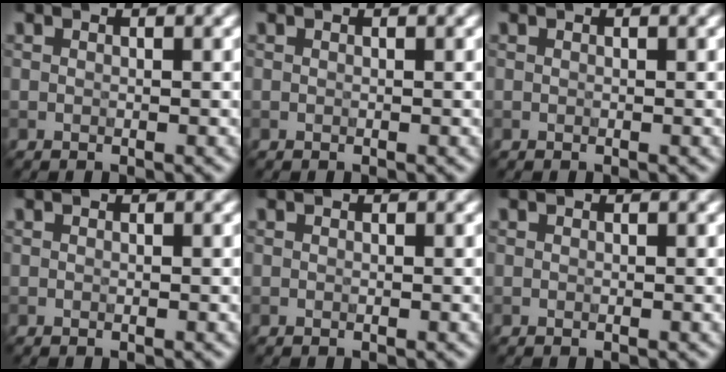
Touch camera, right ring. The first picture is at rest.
{"total": 0.0}
{"total": 0.0}
{"total": 0.0}
{"total": 0.0}
{"total": 0.0}